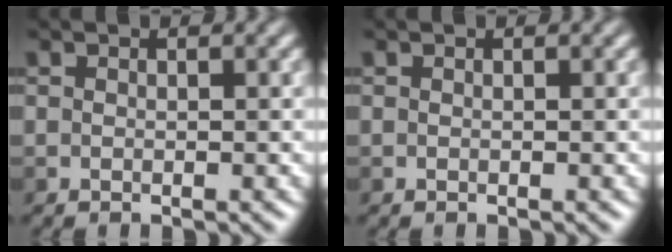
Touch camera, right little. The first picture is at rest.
{"total": 0.0}